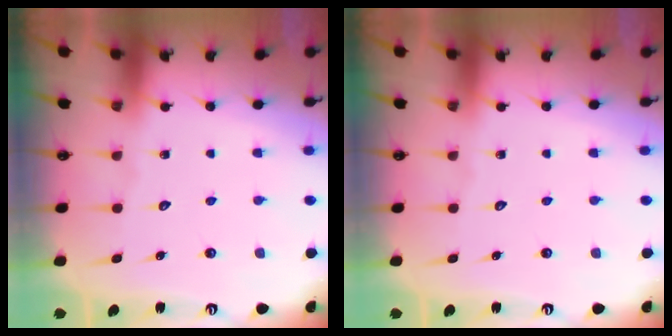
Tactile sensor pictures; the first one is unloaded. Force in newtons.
{"total": 0.0}